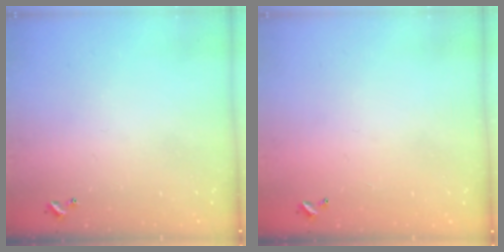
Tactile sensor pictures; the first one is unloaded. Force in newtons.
{"total": 2.9, "press": 2.9, "slide": 0.1}